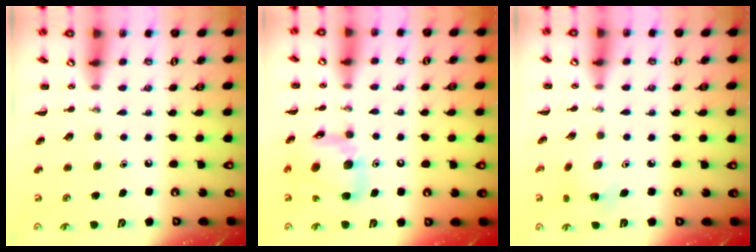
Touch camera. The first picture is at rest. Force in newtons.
{"total": 13.2, "press": 12.7, "slide": 3.6}
{"total": 2.6, "press": 2.4, "slide": 0.9}